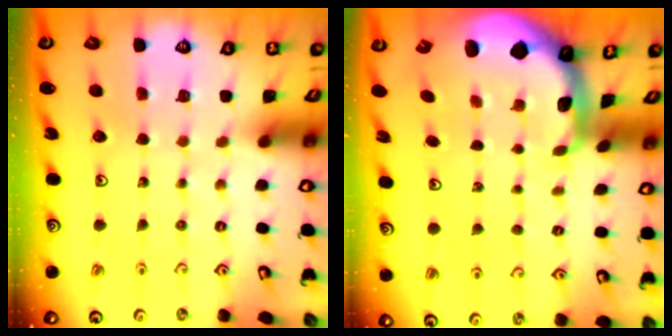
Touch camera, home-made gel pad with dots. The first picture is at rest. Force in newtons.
{"total": 1.9, "press": 1.9, "slide": 0.6}